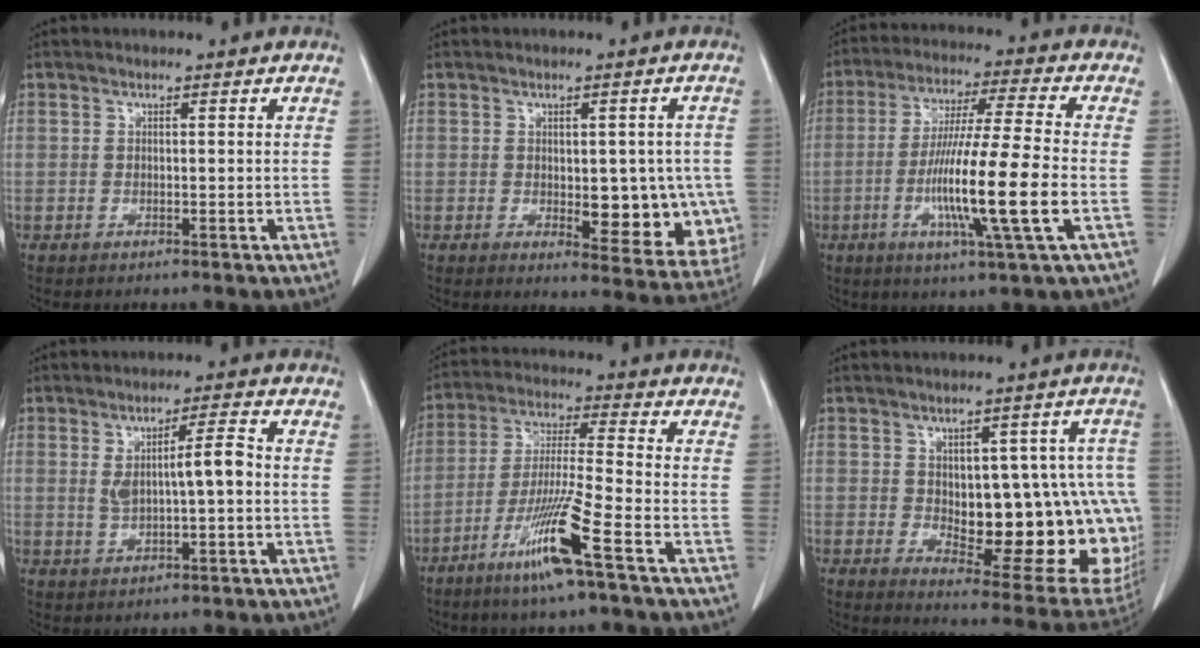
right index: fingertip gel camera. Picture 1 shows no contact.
{"total": 11.1, "force": [-1.2, 5.1, 9.8], "torque": [-0.105, -0.003, 0.000]}
{"total": 14.6, "force": [-3.5, -0.7, 14.2], "torque": [-0.271, -0.017, -0.070]}
{"total": 5.7, "force": [0.2, 1.0, 5.6], "torque": [-0.097, 0.012, 0.008]}
{"total": 11.4, "force": [-6.1, -1.0, 9.5], "torque": [-0.185, -0.023, -0.121]}
{"total": 21.2, "force": [-1.6, 8.7, 19.3], "torque": [-0.171, 0.022, 0.012]}